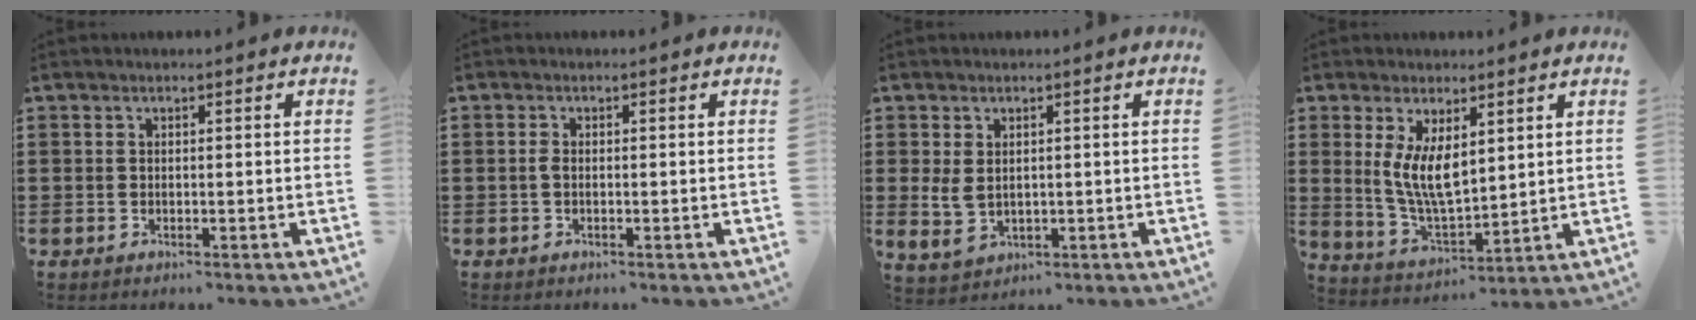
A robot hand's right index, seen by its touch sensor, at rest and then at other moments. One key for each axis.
{"total": 1.0, "fx": -0.2, "fy": 0.4, "fz": 0.9, "tx": -0.026, "ty": -0.005, "tz": -0.006}
{"total": 3.1, "fx": 0.8, "fy": 2.1, "fz": 2.2, "tx": -0.063, "ty": 0.000, "tz": 0.011}
{"total": 6.8, "fx": 2.4, "fy": 3.4, "fz": 5.3, "tx": -0.116, "ty": -0.006, "tz": 0.044}